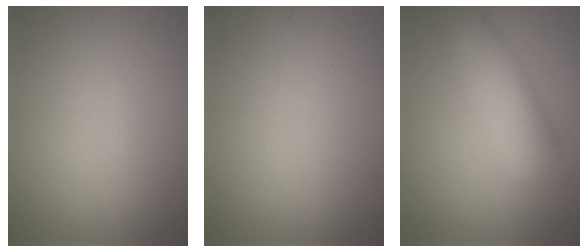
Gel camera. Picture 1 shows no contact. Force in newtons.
{"total": 0.0}
{"total": 5.3, "press": 5.3, "slide": 0.2}